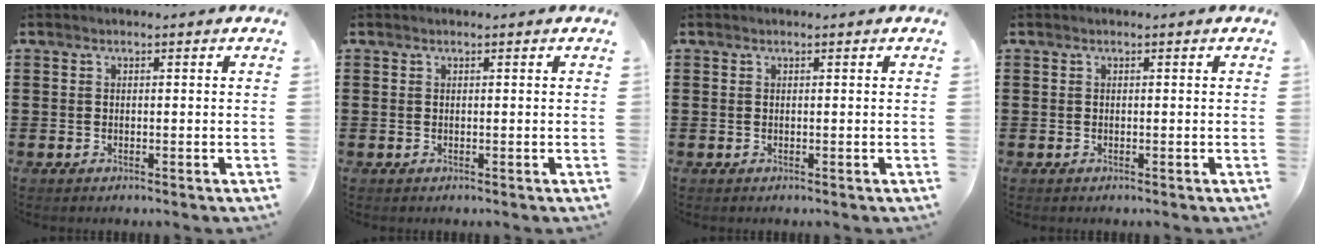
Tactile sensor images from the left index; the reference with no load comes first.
{"total": 0.0}
{"total": 0.0}
{"total": 0.0}